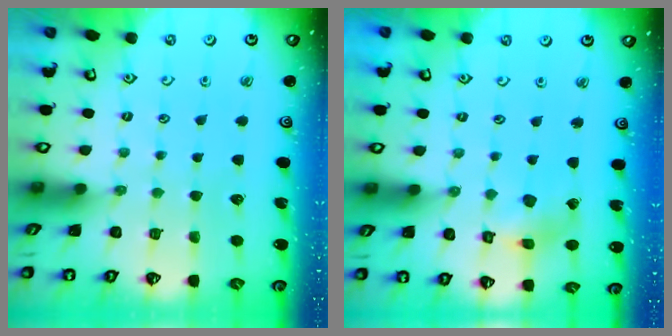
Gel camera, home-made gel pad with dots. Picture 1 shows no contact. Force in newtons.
{"total": 5.2, "press": 5.2, "slide": 0.4}